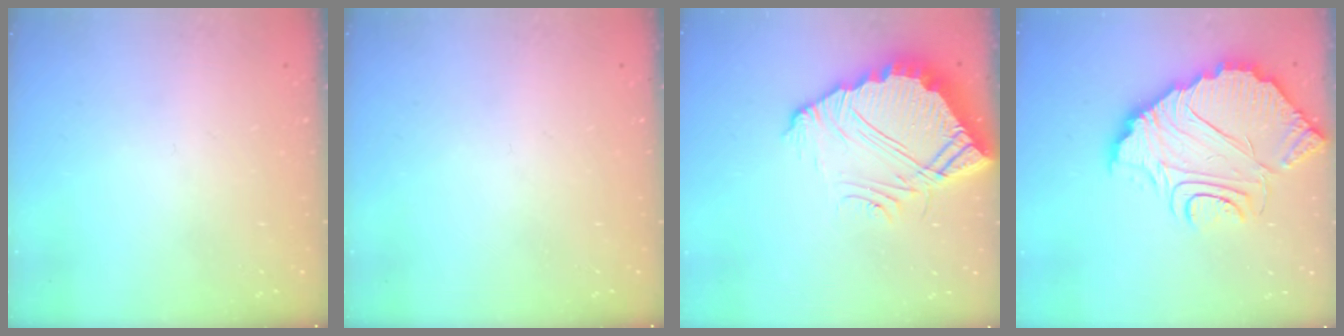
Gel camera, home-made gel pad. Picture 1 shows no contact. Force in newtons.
{"total": 0.0}
{"total": 10.3, "press": 10.3, "slide": 0.8}
{"total": 14.8, "press": 14.7, "slide": 1.1}